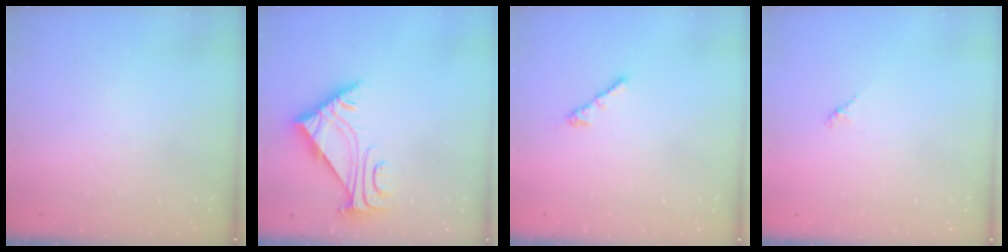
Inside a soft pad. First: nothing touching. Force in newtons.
{"total": 5.5, "press": 5.4, "slide": 0.8}
{"total": 3.1, "press": 3.0, "slide": 0.7}
{"total": 1.7, "press": 1.6, "slide": 0.5}